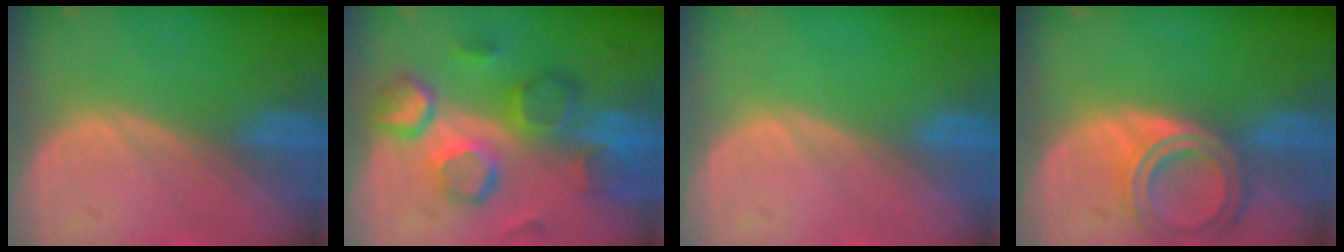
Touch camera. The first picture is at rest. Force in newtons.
{"total": 10.6, "press": 9.2, "slide": 5.2}
{"total": 0.0}
{"total": 6.5, "press": 5.8, "slide": 2.9}